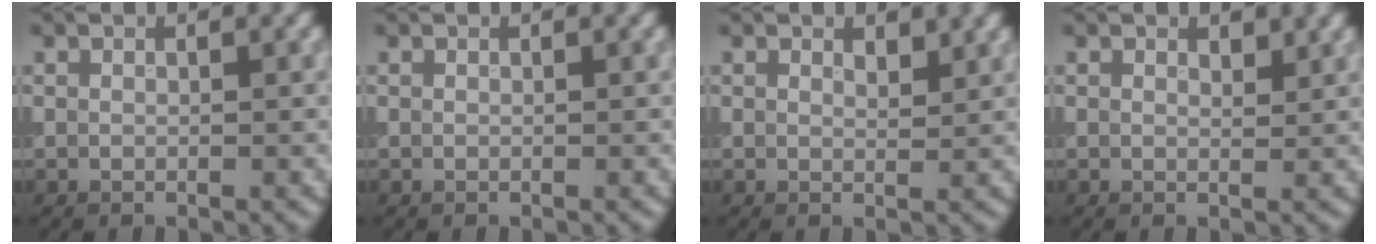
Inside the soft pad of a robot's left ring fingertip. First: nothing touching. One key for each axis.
{"total": 0.0}
{"total": 1.2, "fx": 1.0, "fy": 0.3, "fz": 0.6, "tx": -0.010, "ty": -0.001, "tz": 0.018}
{"total": 0.9, "fx": 0.7, "fy": 0.3, "fz": 0.3, "tx": -0.004, "ty": -0.001, "tz": 0.013}